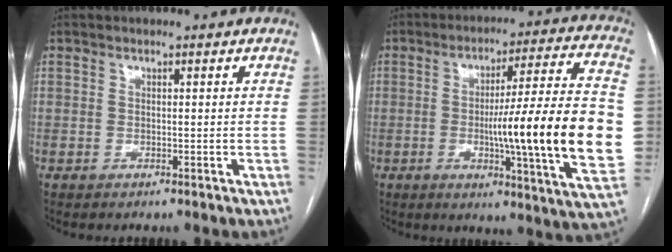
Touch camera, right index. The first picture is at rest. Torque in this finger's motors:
{"motor_torque": [2.14, 0.00, 1.05, 0.21]}